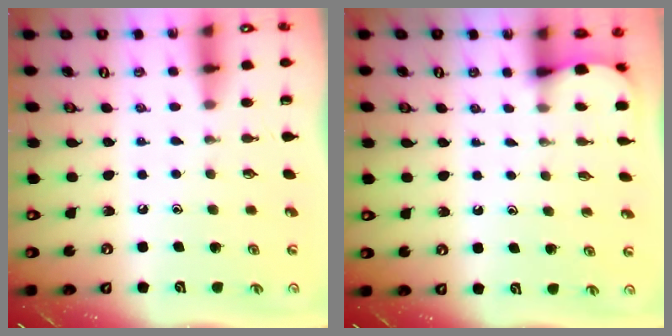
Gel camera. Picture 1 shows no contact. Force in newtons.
{"total": 2.6, "press": 2.6, "slide": 0.3}